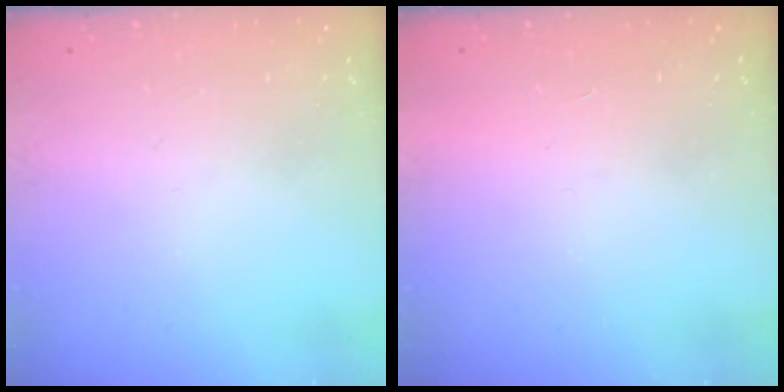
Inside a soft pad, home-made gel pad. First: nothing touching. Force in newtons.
{"total": 1.7, "press": 1.7, "slide": 0.1}